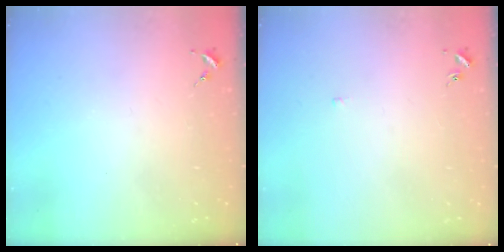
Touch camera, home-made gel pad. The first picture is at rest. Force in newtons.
{"total": 2.0, "press": 1.9, "slide": 0.4}